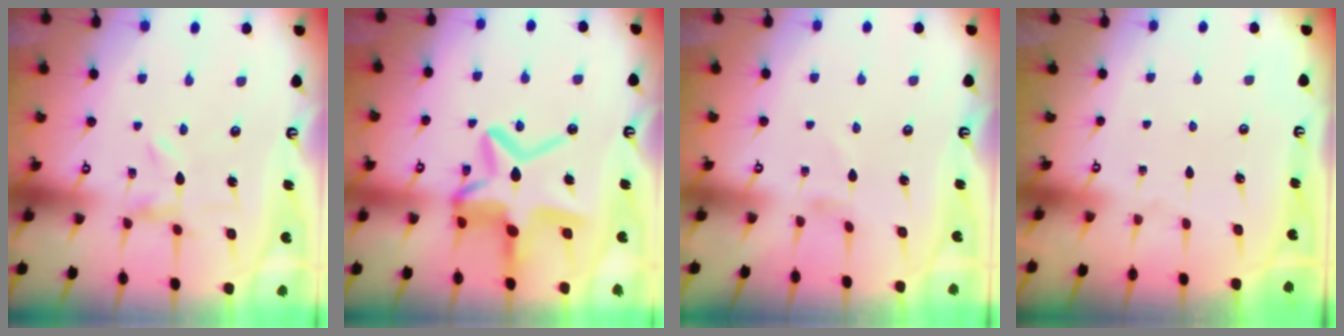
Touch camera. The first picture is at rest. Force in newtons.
{"total": 17.6, "press": 17.6, "slide": 1.5}
{"total": 0.0}
{"total": 0.0}